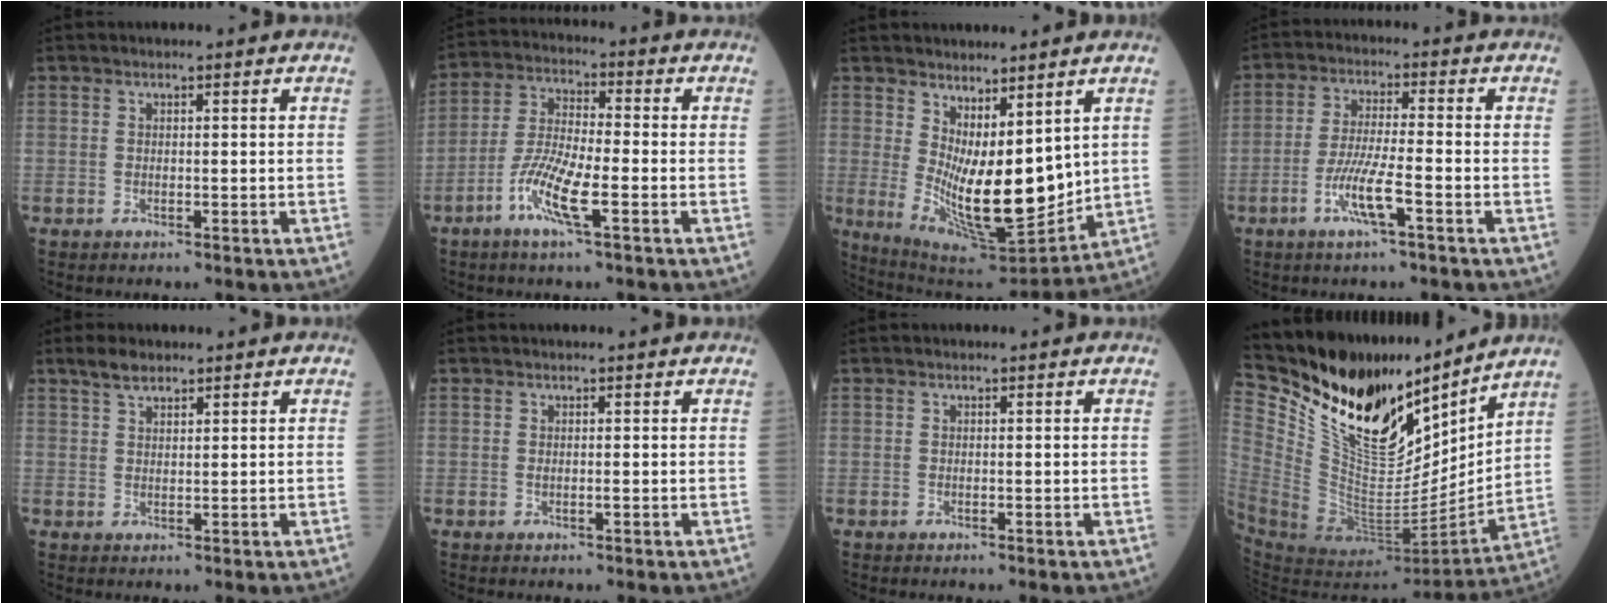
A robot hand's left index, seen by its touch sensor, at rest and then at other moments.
{"total": 8.8, "force": [-3.9, 1.2, 7.8], "torque": [-0.165, -0.006, -0.078]}
{"total": 12.8, "force": [1.9, 4.5, 11.9], "torque": [-0.192, -0.025, 0.060]}
{"total": 6.8, "force": [-3.2, 0.3, 6.0], "torque": [-0.123, -0.007, -0.062]}
{"total": 2.8, "force": [2.3, 1.0, 1.4], "torque": [-0.034, 0.009, 0.044]}
{"total": 0.6, "force": [0.1, -0.1, 0.6], "torque": [-0.016, 0.005, 0.003]}
{"total": 0.0}
{"total": 24.8, "force": [20.1, 7.9, 12.3], "torque": [-0.258, -0.030, 0.359]}